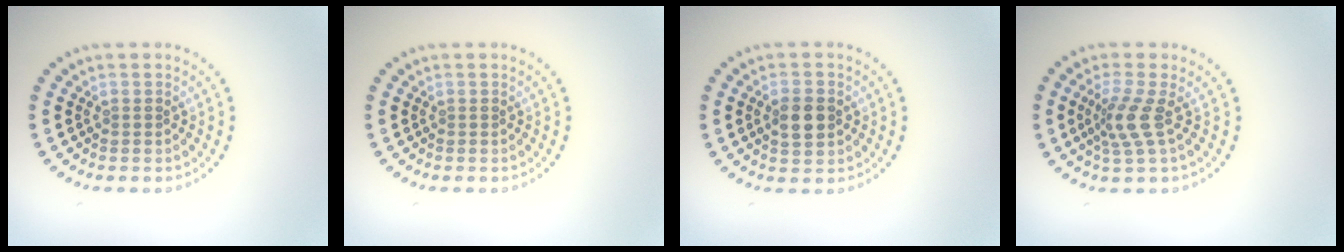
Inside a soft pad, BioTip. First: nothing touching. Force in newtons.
{"total": 0.0}
{"total": 2.8, "press": 2.8, "slide": 0.1}
{"total": 2.8, "press": 2.0, "slide": 2.0}